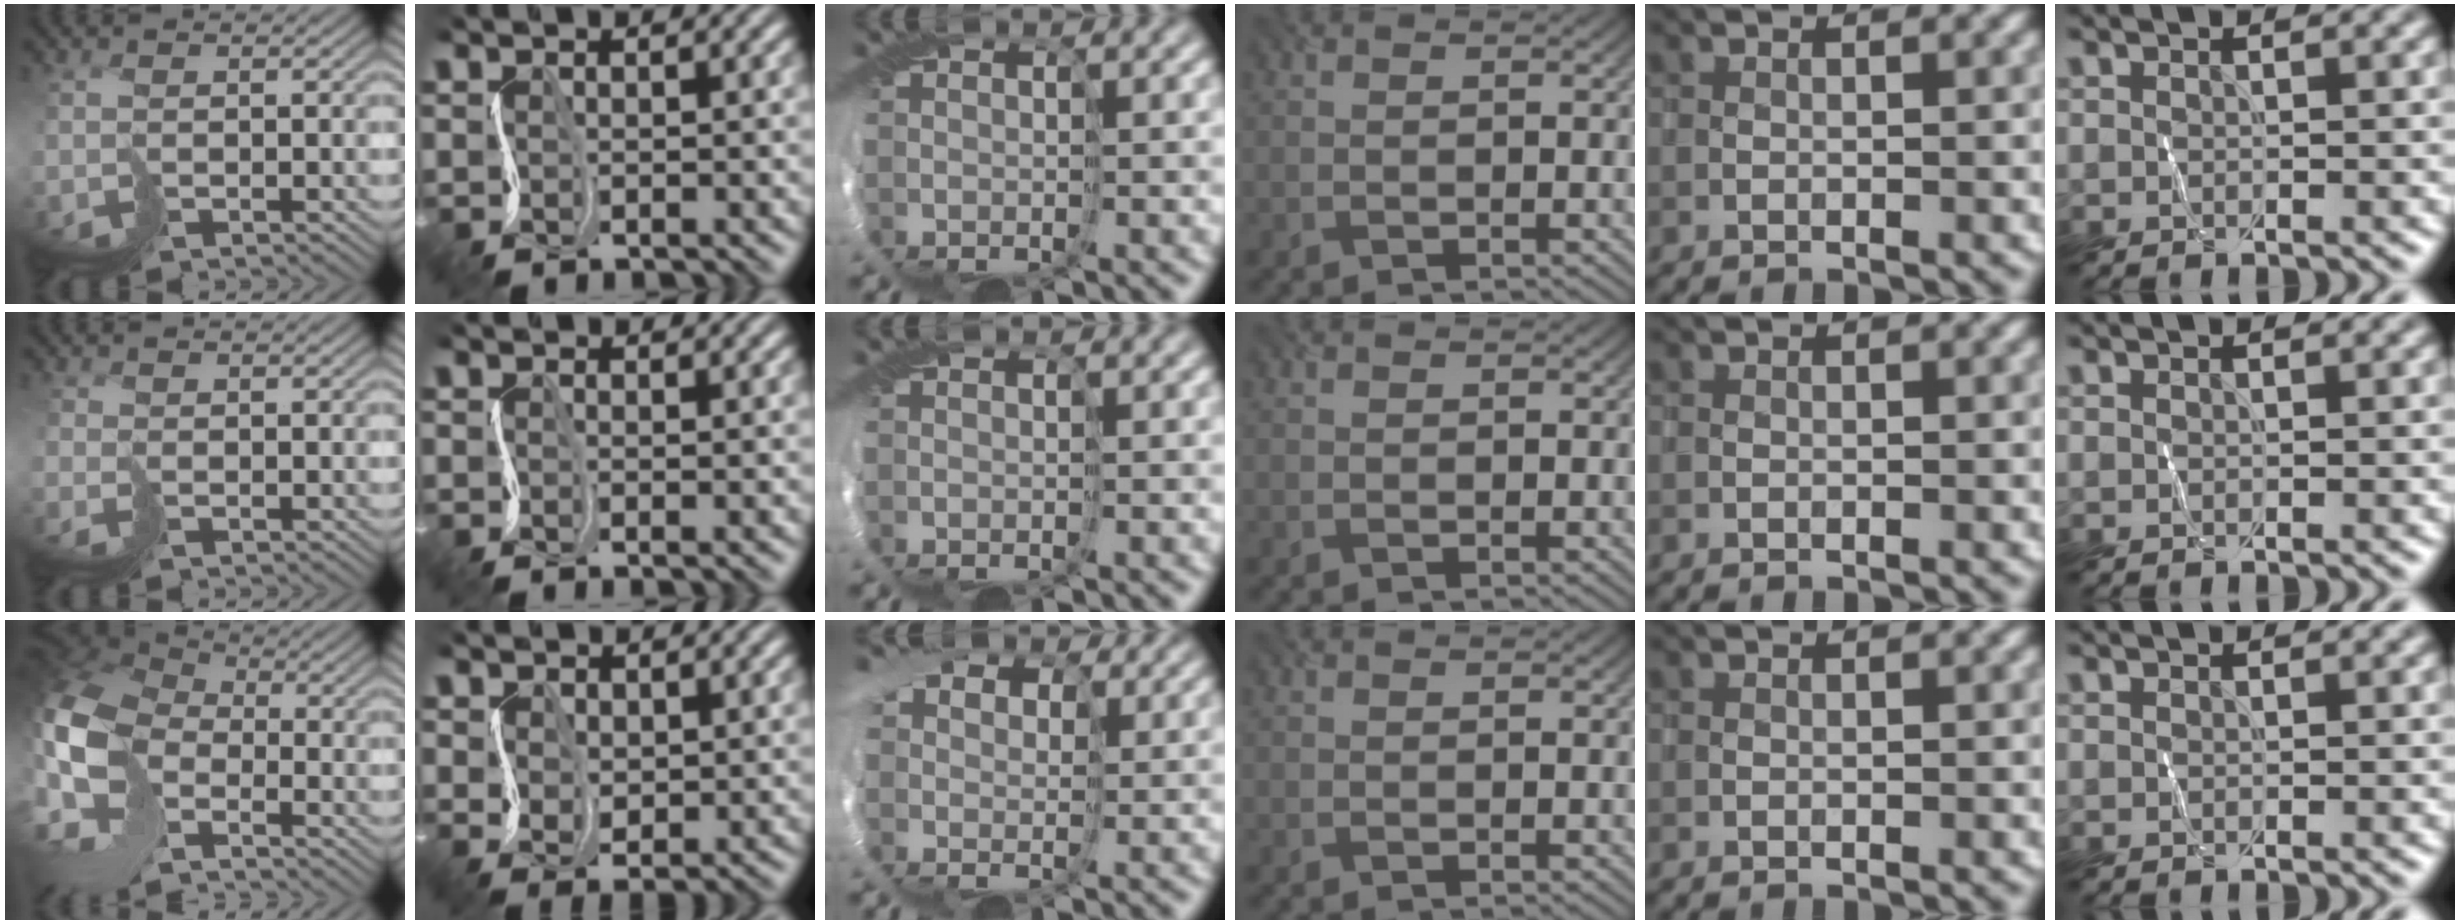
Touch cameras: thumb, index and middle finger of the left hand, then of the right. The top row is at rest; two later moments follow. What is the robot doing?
{"motion": "cut", "object": "paper"}